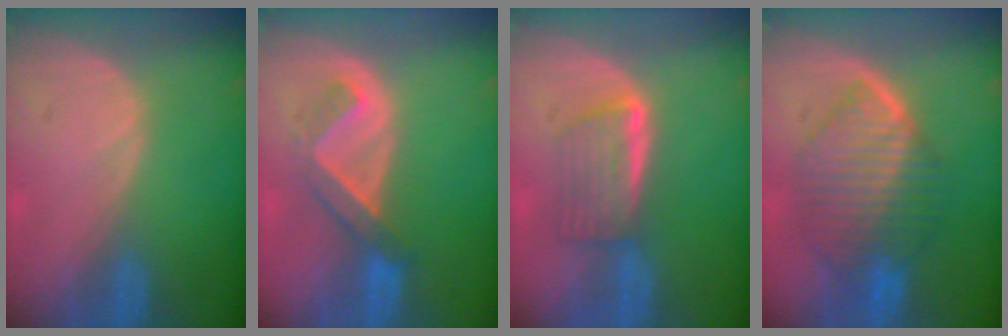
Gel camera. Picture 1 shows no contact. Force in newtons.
{"total": 5.2, "press": 4.7, "slide": 2.3}
{"total": 5.9, "press": 5.1, "slide": 2.8}
{"total": 9.1, "press": 9.1, "slide": 0.5}